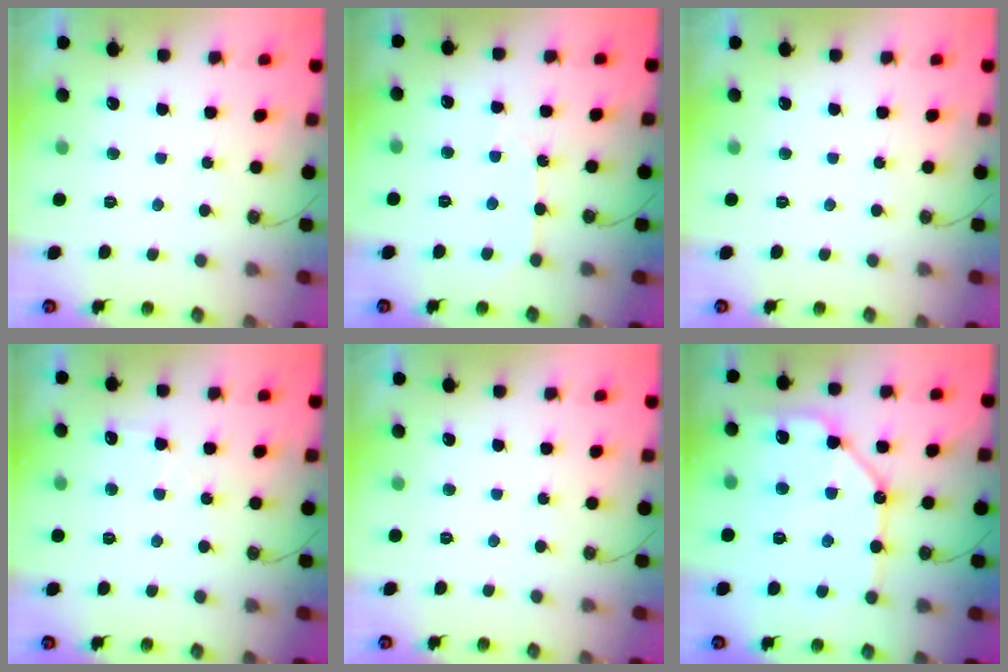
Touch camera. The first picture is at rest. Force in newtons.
{"total": 2.1, "press": 2.1, "slide": 0.3}
{"total": 0.0}
{"total": 5.8, "press": 5.8, "slide": 0.9}
{"total": 0.0}
{"total": 13.9, "press": 13.8, "slide": 1.5}